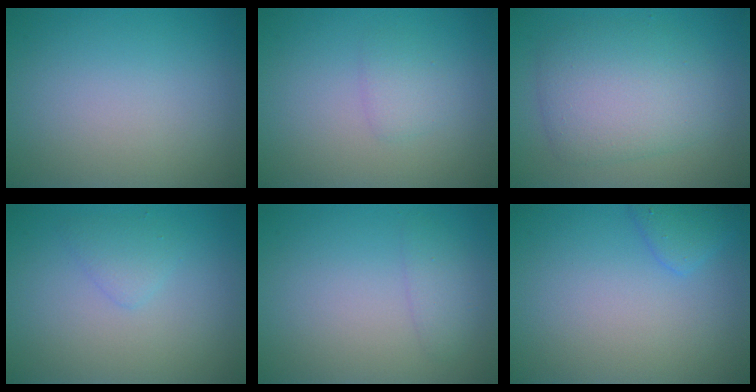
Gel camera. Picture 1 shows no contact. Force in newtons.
{"total": 1.3, "press": 1.3, "slide": 0.0}
{"total": 5.4, "press": 5.4, "slide": 0.0}
{"total": 1.4, "press": 1.4, "slide": 0.1}
{"total": 1.4, "press": 1.4, "slide": 0.1}
{"total": 1.9, "press": 1.9, "slide": 0.1}